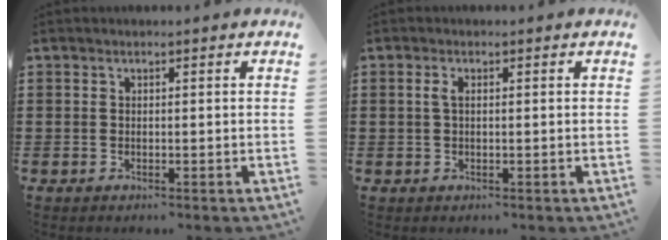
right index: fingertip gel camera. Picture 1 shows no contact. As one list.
[{"total": 1.4, "force": [0.1, 0.5, 1.3], "torque": [-0.033, 0.001, -0.002]}]